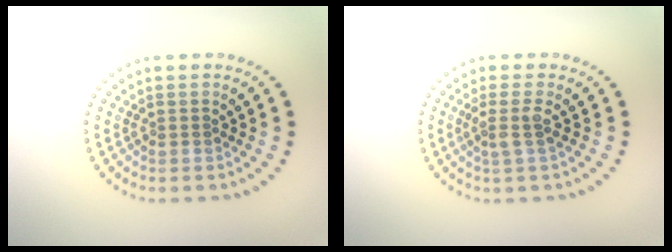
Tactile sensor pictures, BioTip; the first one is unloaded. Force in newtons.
{"total": 1.8, "press": 1.3, "slide": 1.3}